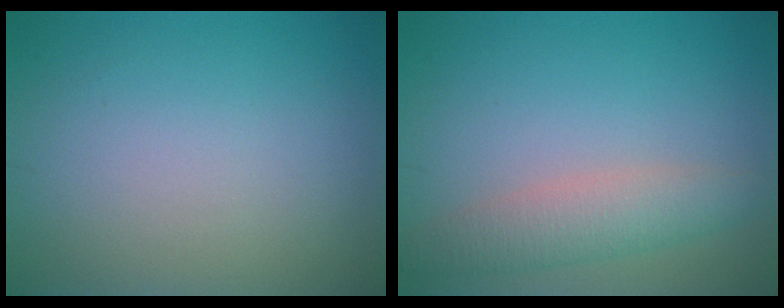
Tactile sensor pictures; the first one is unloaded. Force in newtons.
{"total": 3.2, "press": 3.2, "slide": 0.0}